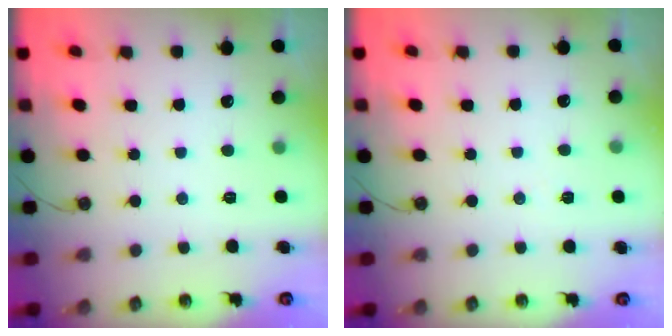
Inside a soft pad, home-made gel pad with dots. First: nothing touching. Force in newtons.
{"total": 4.8, "press": 1.9, "slide": 4.4}